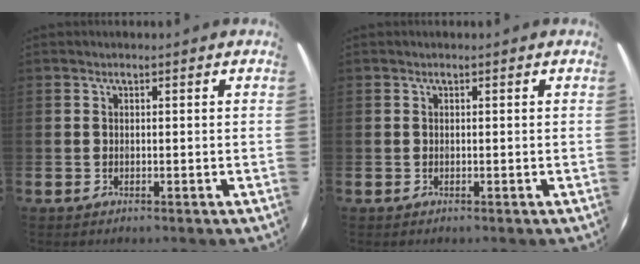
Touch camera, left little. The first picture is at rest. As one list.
[{"total": 0.0}]